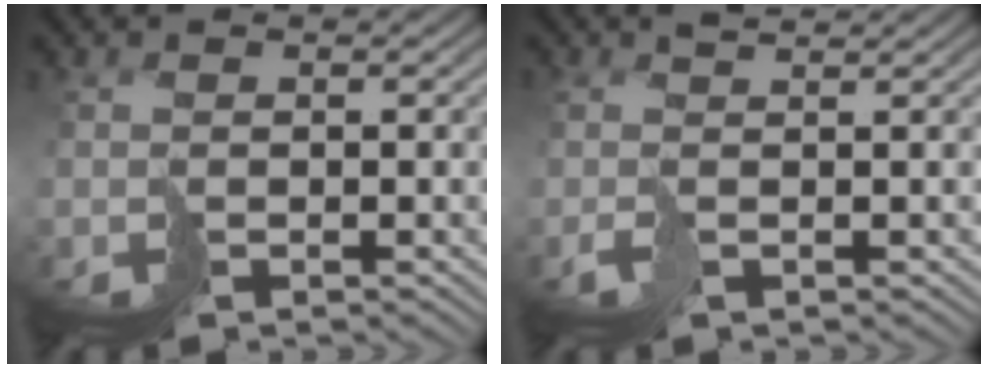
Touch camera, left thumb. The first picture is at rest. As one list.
[{"total": 2.7, "force": [0.4, 0.6, 2.6], "torque": [-0.043, 0.010, -0.001]}]